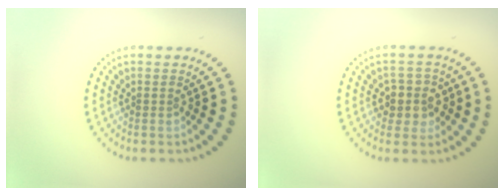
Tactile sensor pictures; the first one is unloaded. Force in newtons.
{"total": 2.8, "press": 2.6, "slide": 1.0}